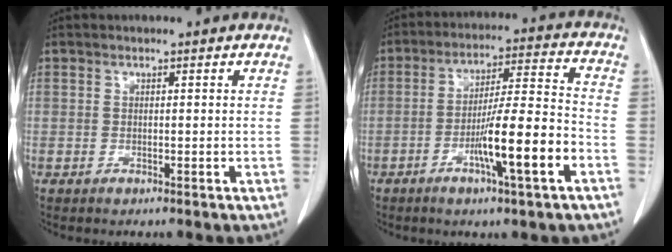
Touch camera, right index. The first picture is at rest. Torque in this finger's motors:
{"motor_torque": [1.79, -0.35, 0.87, 0.21]}